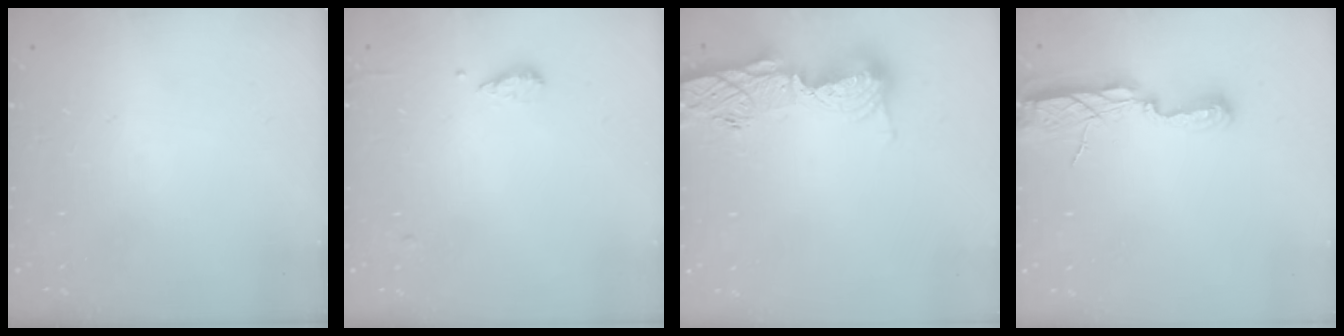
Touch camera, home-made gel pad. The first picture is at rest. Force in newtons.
{"total": 6.1, "press": 6.0, "slide": 0.7}
{"total": 12.9, "press": 12.9, "slide": 1.2}
{"total": 9.3, "press": 8.3, "slide": 4.1}